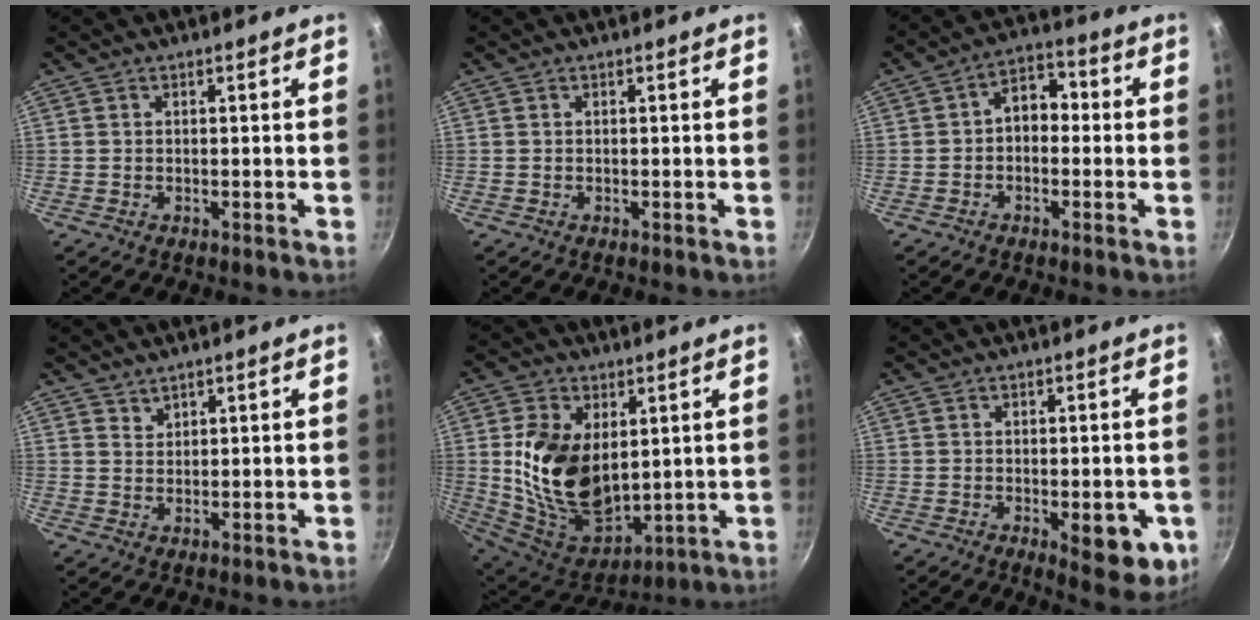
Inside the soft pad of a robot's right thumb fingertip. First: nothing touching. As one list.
[{"total": 0.0}, {"total": 6.6, "force": [-0.3, 4.6, 4.7], "torque": [-0.047, 0.027, -0.020]}, {"total": 1.7, "force": [1.6, 0.7, 0.2], "torque": [0.010, -0.014, 0.028]}, {"total": 18.8, "force": [2.6, 11.5, 14.6], "torque": [-0.248, -0.023, 0.071]}, {"total": 9.3, "force": [-2.8, 3.7, 8.0], "torque": [-0.078, -0.006, -0.027]}]